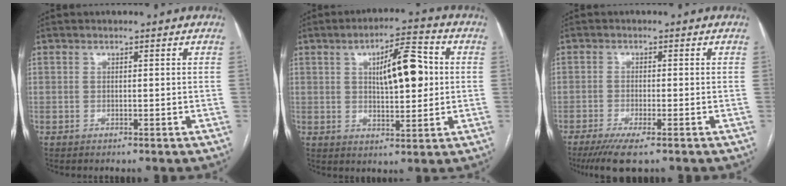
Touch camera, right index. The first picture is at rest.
{"total": 9.6, "force": [1.8, 2.8, 9.0], "torque": [-0.144, 0.018, 0.031]}
{"total": 5.7, "force": [-4.0, 0.5, 4.0], "torque": [-0.069, -0.015, -0.065]}